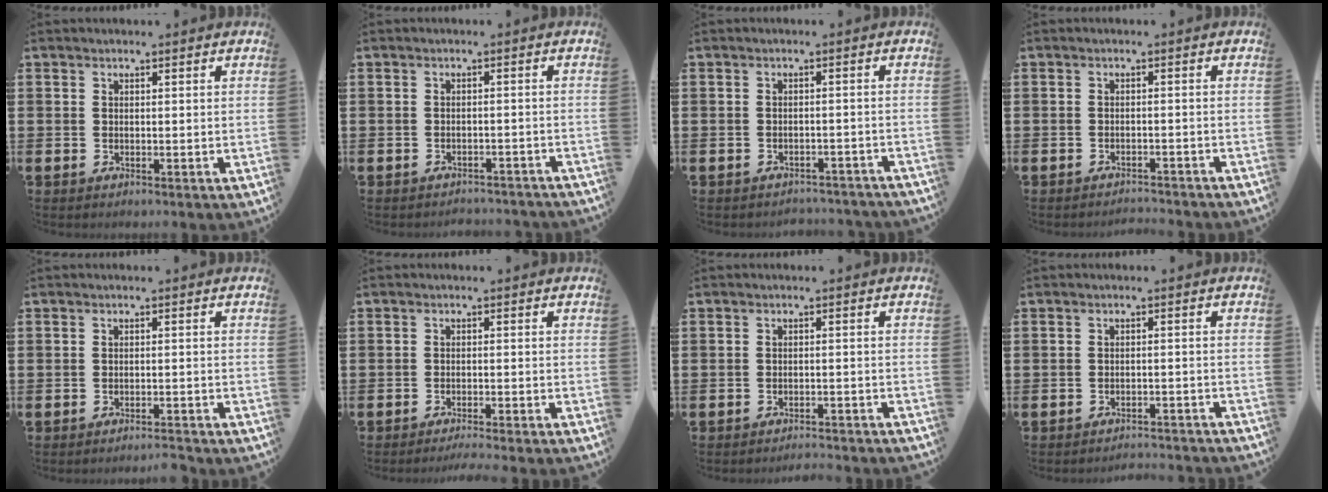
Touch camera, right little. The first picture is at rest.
{"total": 1.5, "force": [-1.5, 0.0, -0.1], "torque": [-0.004, 0.003, -0.032]}
{"total": 1.7, "force": [-1.7, 0.0, 0.0], "torque": [-0.005, 0.003, -0.036]}
{"total": 1.4, "force": [-1.4, -0.1, -0.1], "torque": [-0.001, 0.004, -0.030]}
{"total": 1.6, "force": [-1.6, -0.2, 0.2], "torque": [-0.003, 0.004, -0.032]}
{"total": 1.6, "force": [-1.5, -0.3, 0.5], "torque": [-0.005, 0.000, -0.028]}
{"total": 1.8, "force": [-1.8, -0.2, 0.1], "torque": [-0.003, 0.005, -0.037]}
{"total": 2.0, "force": [-2.0, -0.2, 0.0], "torque": [-0.003, 0.005, -0.042]}